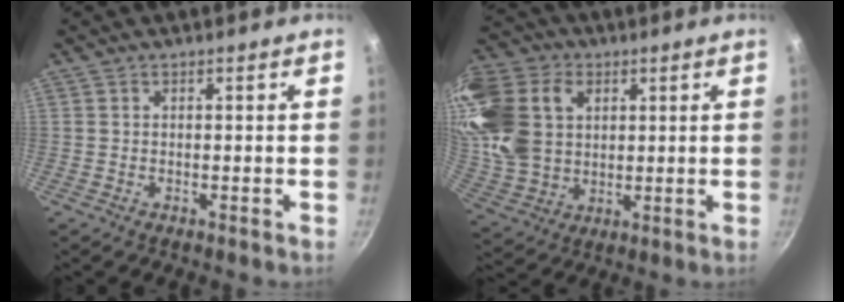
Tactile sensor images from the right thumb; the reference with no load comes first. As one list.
[{"total": 21.4, "force": [5.7, 16.0, 13.1], "torque": [-0.268, 0.003, 0.114]}]